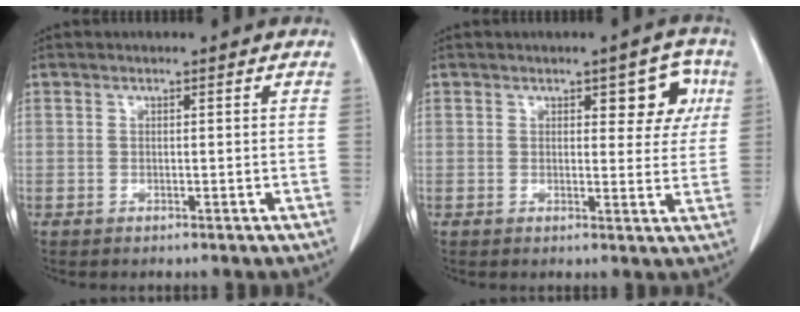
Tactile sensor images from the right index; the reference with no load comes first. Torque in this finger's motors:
{"motor_torque": [0.15, 0.15, 0.05, 0.04]}